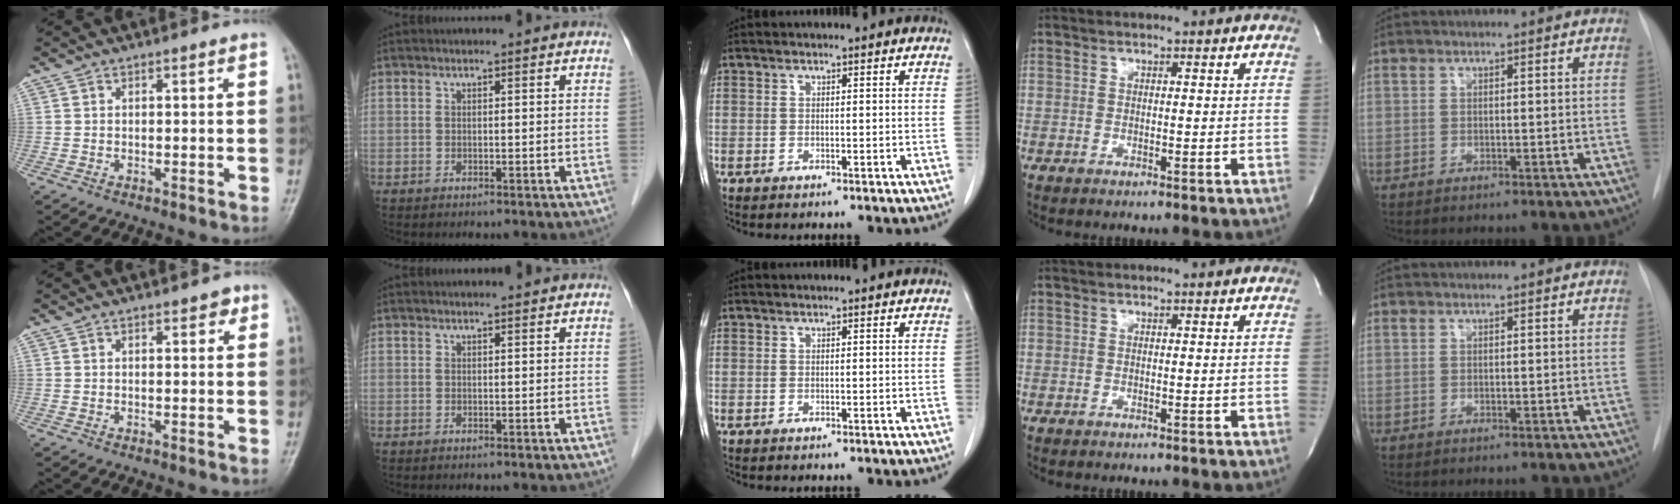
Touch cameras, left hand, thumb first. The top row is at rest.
{"thumb": {"total": 2.0, "force": [1.1, 1.1, 1.3], "torque": [-0.005, -0.002, 0.012]}, "index": {"total": 0.7, "force": [0.7, 0.0, 0.1], "torque": [-0.008, -0.001, 0.008]}}